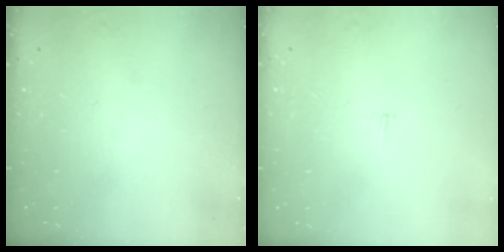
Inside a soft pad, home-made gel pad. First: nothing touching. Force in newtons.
{"total": 2.3, "press": 2.3, "slide": 0.2}